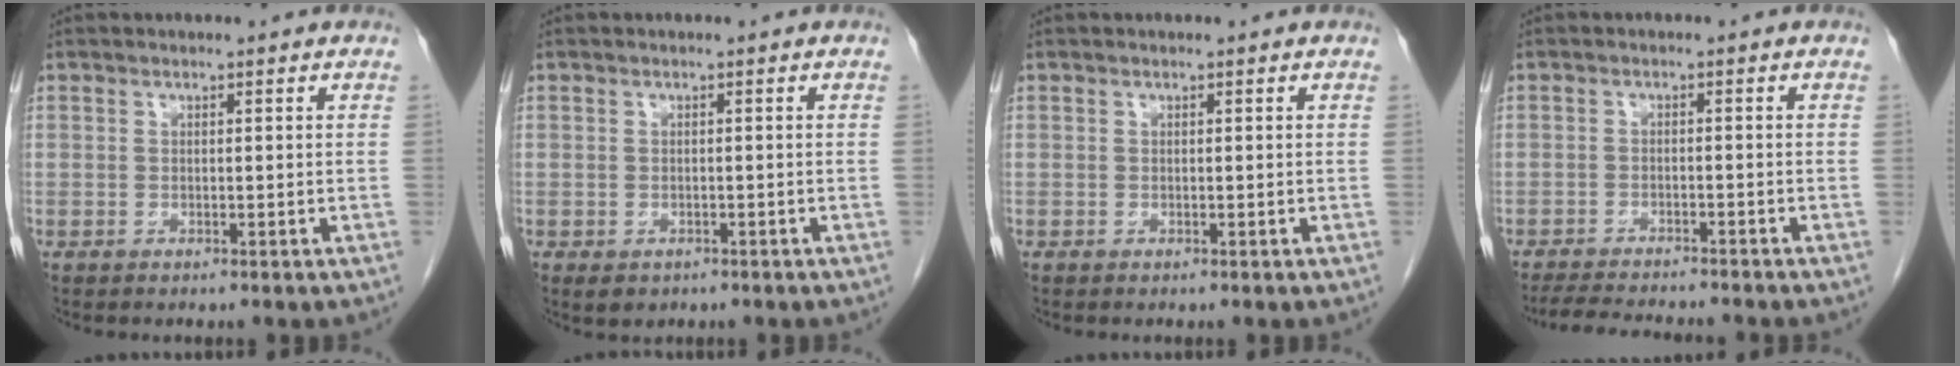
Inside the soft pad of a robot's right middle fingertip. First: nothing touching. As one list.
[{"total": 2.2, "force": [-1.4, 1.4, 0.9], "torque": [-0.014, -0.002, -0.011]}, {"total": 0.0}, {"total": 9.3, "force": [-8.5, 0.6, 3.6], "torque": [-0.054, -0.015, -0.126]}]